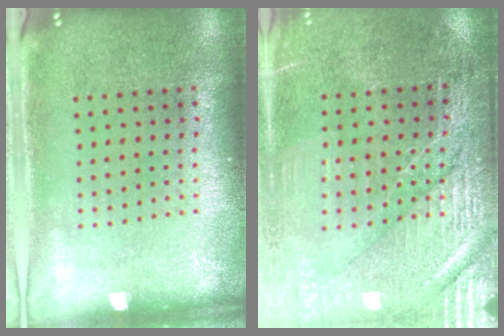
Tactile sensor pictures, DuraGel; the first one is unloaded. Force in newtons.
{"total": 3.1, "press": 3.0, "slide": 0.6}